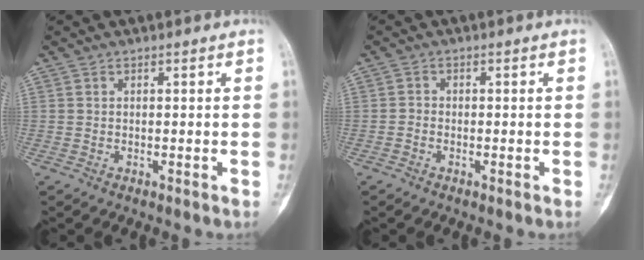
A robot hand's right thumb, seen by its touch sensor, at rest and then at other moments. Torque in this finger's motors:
{"motor_torque": [0.03, 0.03, -0.23, 0.22, -0.11]}